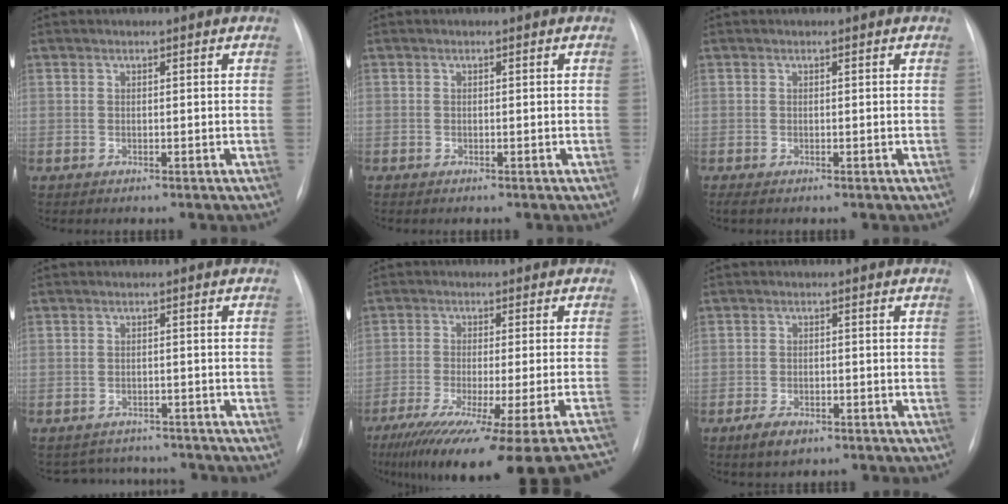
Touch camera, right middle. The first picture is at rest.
{"total": 0.0}
{"total": 0.8, "force": [-0.6, 0.3, 0.5], "torque": [-0.005, -0.002, -0.009]}
{"total": 6.1, "force": [-5.8, 2.0, 0.1], "torque": [0.002, 0.014, -0.071]}
{"total": 27.5, "force": [-23.1, -0.3, 14.9], "torque": [-0.158, -0.083, -0.315]}
{"total": 3.5, "force": [-2.3, 1.6, 2.1], "torque": [-0.045, -0.004, -0.033]}